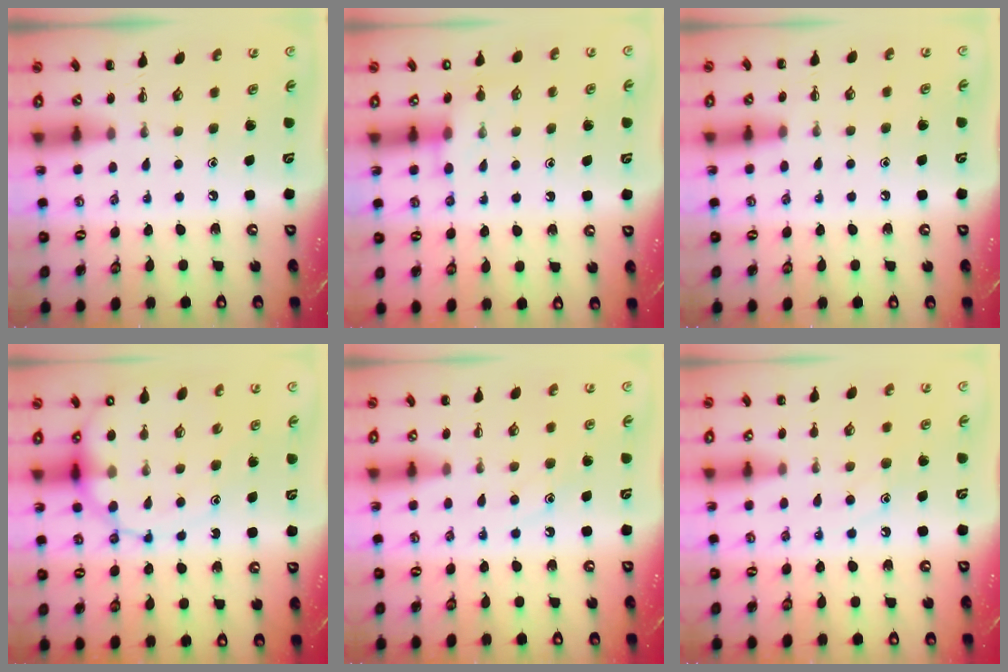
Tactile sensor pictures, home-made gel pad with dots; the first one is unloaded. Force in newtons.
{"total": 7.2, "press": 7.2, "slide": 0.4}
{"total": 6.7, "press": 6.3, "slide": 2.3}
{"total": 12.8, "press": 12.5, "slide": 3.0}
{"total": 9.7, "press": 9.6, "slide": 1.4}
{"total": 8.8, "press": 8.8, "slide": 1.0}